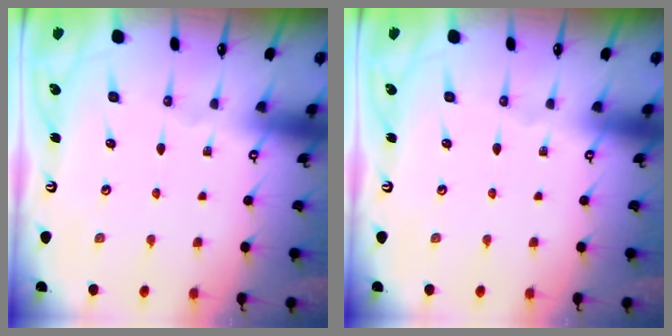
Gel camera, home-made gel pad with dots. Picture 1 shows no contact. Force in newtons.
{"total": 0.0}